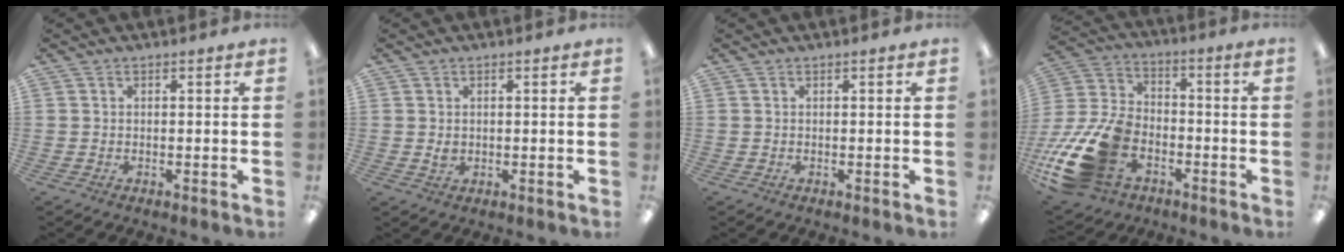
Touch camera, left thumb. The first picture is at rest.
{"total": 1.5, "force": [0.4, 1.1, 1.0], "torque": [-0.013, 0.001, 0.004]}
{"total": 0.0}
{"total": 18.7, "force": [-7.9, 11.9, 12.1], "torque": [-0.265, 0.041, -0.134]}